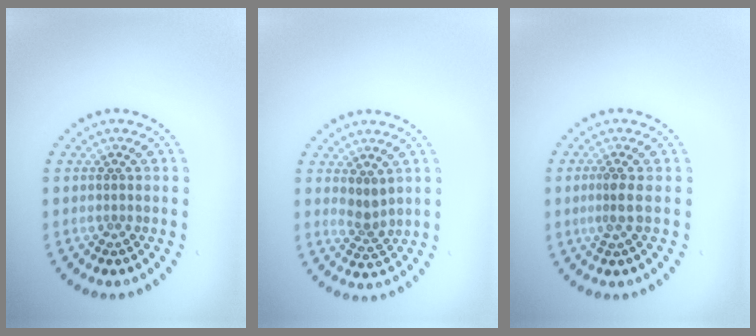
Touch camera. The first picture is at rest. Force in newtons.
{"total": 1.7, "press": 1.3, "slide": 1.1}
{"total": 1.9, "press": 1.4, "slide": 1.2}